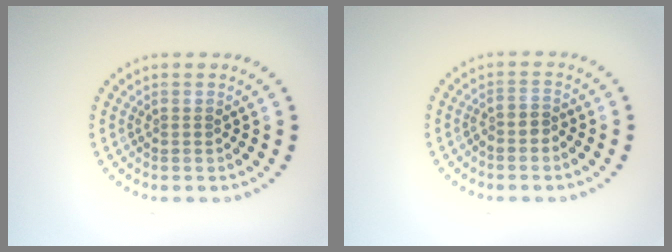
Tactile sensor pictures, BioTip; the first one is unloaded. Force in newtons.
{"total": 1.1, "press": 0.8, "slide": 0.8}